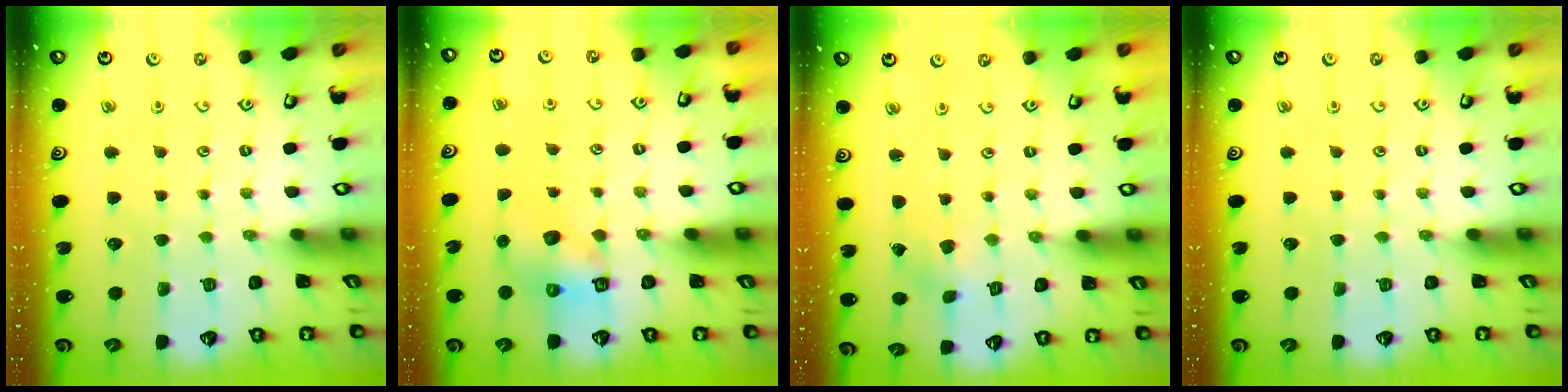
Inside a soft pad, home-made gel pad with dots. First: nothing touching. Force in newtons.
{"total": 6.3, "press": 6.2, "slide": 0.9}
{"total": 0.7, "press": 0.7, "slide": 0.1}
{"total": 0.0}